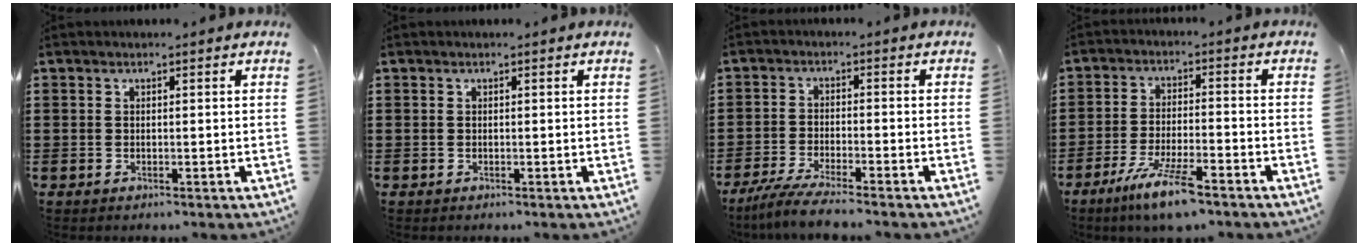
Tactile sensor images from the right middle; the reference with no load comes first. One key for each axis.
{"total": 0.0}
{"total": 4.8, "fx": -4.3, "fy": -0.2, "fz": 2.0, "tx": -0.056, "ty": -0.020, "tz": -0.086}
{"total": 7.9, "fx": -5.6, "fy": 1.0, "fz": 5.4, "tx": -0.114, "ty": -0.011, "tz": -0.105}